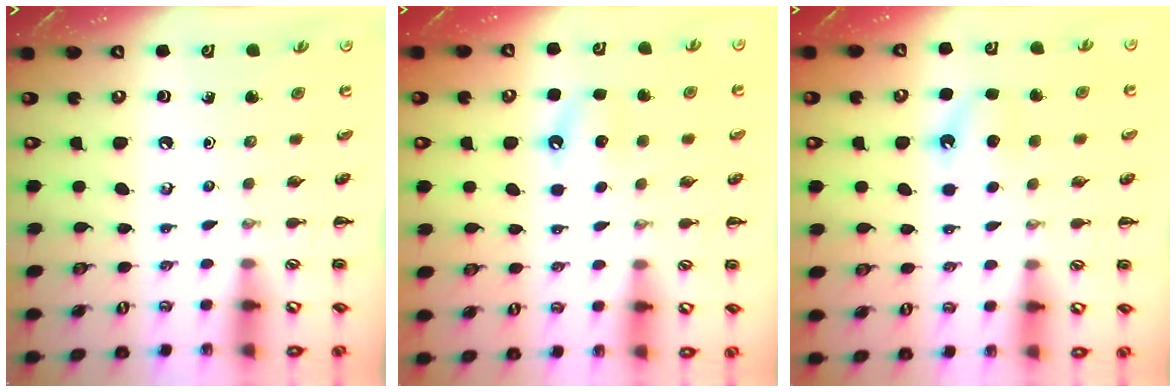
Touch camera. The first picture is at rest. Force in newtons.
{"total": 4.8, "press": 4.7, "slide": 1.2}
{"total": 5.2, "press": 5.0, "slide": 1.6}